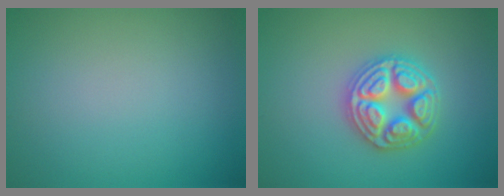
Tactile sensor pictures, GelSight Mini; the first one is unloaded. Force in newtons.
{"total": 4.9, "press": 4.8, "slide": 0.6}